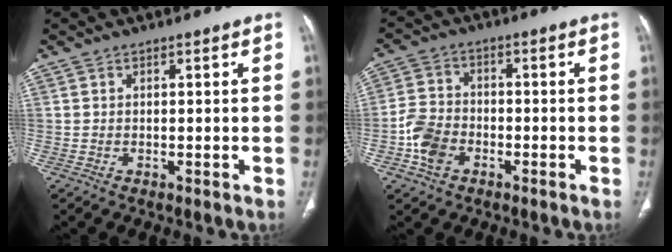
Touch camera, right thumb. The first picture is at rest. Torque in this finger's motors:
{"motor_torque": [0.96, 0.73, 0.47, -0.87, 0.21]}